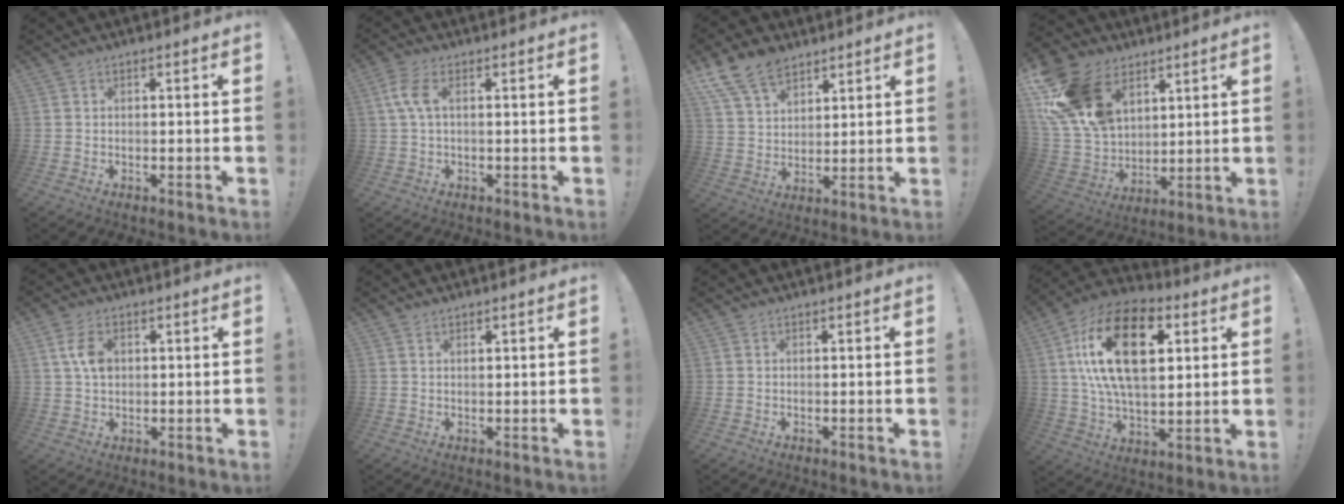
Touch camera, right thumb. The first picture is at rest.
{"total": 5.6, "force": [1.0, 2.4, 5.0], "torque": [-0.108, 0.002, 0.018]}
{"total": 12.3, "force": [8.8, 7.3, 4.7], "torque": [-0.093, -0.047, 0.172]}
{"total": 21.0, "force": [10.1, 14.1, 11.9], "torque": [-0.244, -0.047, 0.198]}
{"total": 6.7, "force": [1.5, 4.5, 4.8], "torque": [-0.084, -0.002, 0.024]}
{"total": 0.9, "force": [0.9, 0.3, 0.2], "torque": [0.005, -0.005, 0.015]}
{"total": 0.0}
{"total": 24.5, "force": [7.0, 13.8, 19.0], "torque": [-0.345, -0.018, 0.115]}